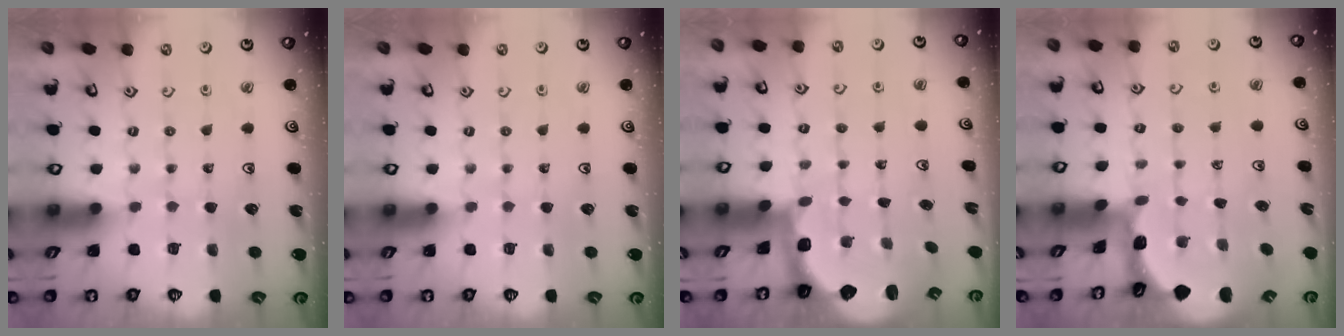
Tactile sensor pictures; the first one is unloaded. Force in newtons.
{"total": 0.0}
{"total": 2.8, "press": 1.7, "slide": 2.2}
{"total": 1.5, "press": 1.5, "slide": 0.2}